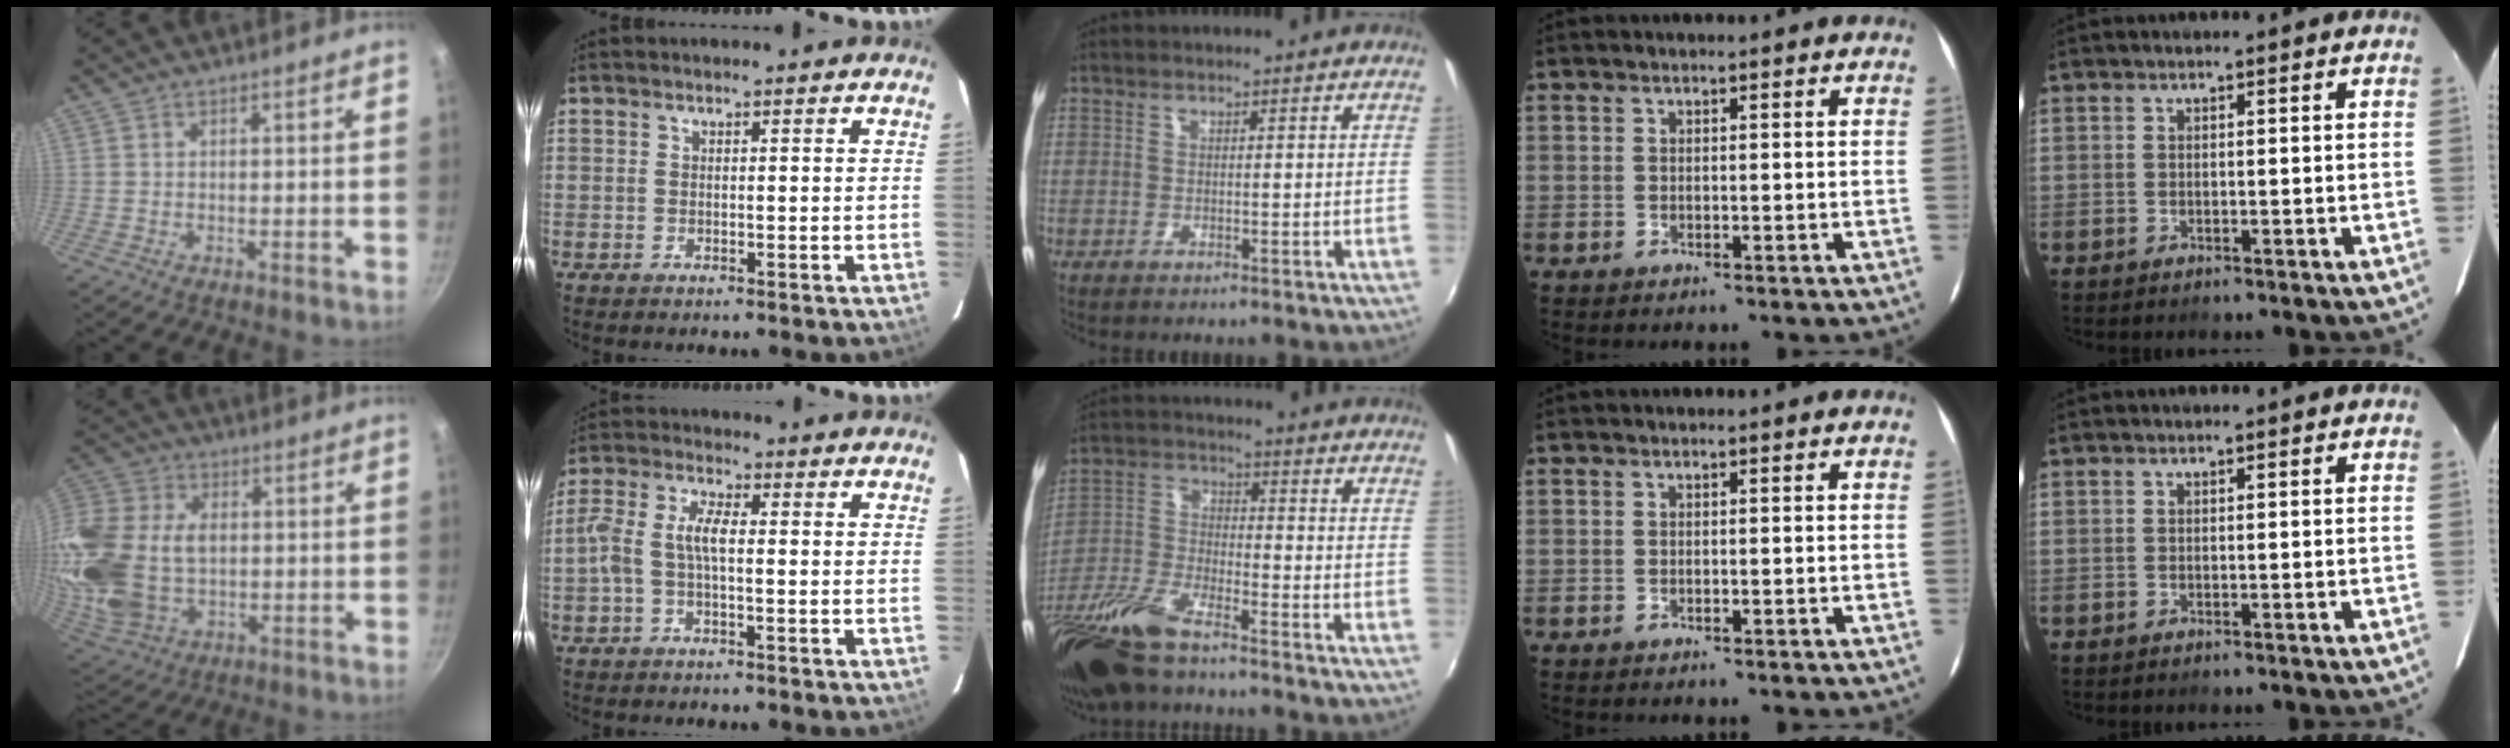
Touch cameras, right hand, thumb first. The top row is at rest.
{"thumb": {"total": 23.3, "force": [0.3, 16.7, 16.2], "torque": [-0.360, 0.020, 0.013]}, "index": {"total": 5.5, "force": [-0.6, 1.8, 5.2], "torque": [-0.116, 0.016, -0.013]}, "middle": {"total": 15.5, "force": [-11.8, 3.6, 9.4], "torque": [-0.204, -0.036, -0.232]}}